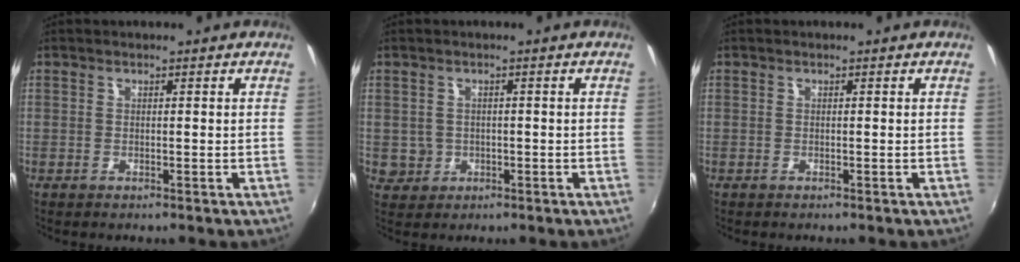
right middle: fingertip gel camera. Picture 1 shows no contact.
{"total": 3.5, "force": [-0.4, 3.4, 0.7], "torque": [-0.017, 0.001, -0.001]}
{"total": 0.0}